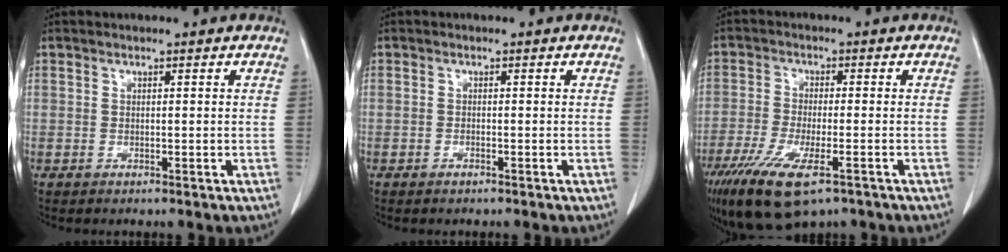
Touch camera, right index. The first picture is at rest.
{"total": 0.6, "force": [-0.5, 0.2, 0.3], "torque": [-0.010, -0.001, -0.007]}
{"total": 12.3, "force": [-7.7, 3.4, 9.0], "torque": [-0.165, -0.029, -0.125]}